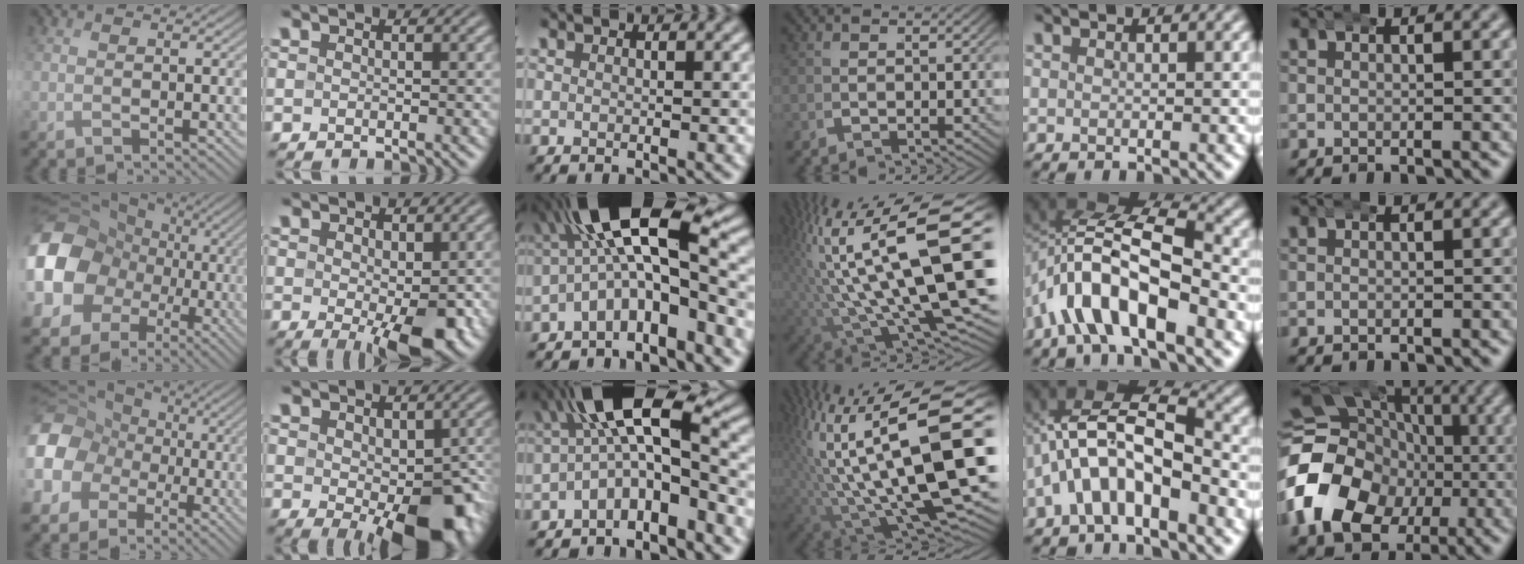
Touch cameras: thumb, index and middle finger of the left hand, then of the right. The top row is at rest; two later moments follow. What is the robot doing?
{"motion": "wrap", "object": "arm wrap"}